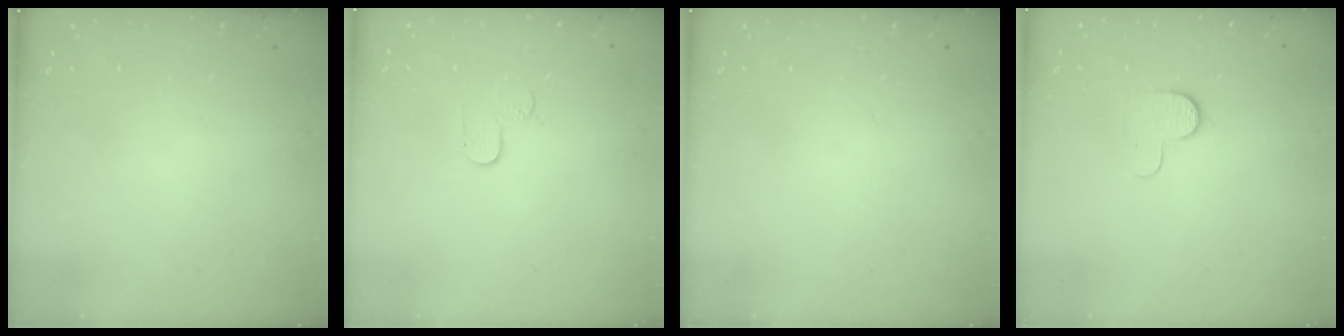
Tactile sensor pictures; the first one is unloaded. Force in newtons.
{"total": 4.3, "press": 4.2, "slide": 0.5}
{"total": 0.0}
{"total": 5.4, "press": 5.3, "slide": 1.2}